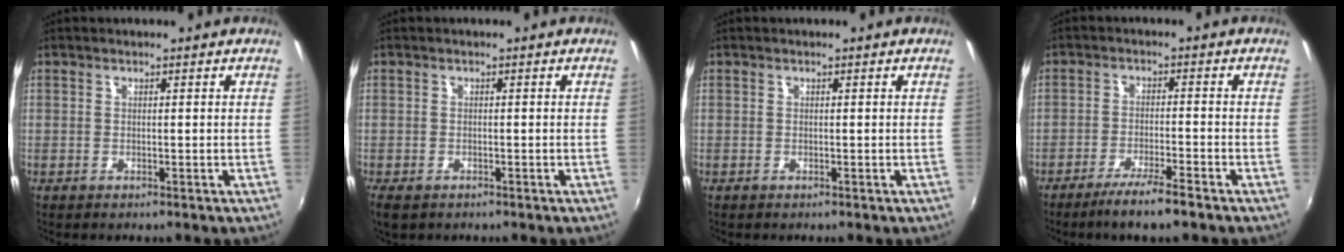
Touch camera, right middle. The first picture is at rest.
{"total": 3.6, "force": [-2.3, 1.8, 2.1], "torque": [-0.047, -0.014, -0.037]}
{"total": 0.0}
{"total": 6.4, "force": [-4.8, 0.0, 4.2], "torque": [-0.094, -0.003, -0.083]}